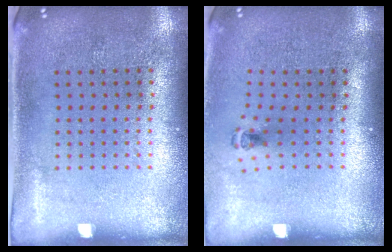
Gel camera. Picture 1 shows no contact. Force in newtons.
{"total": 0.6, "press": 0.4, "slide": 0.5}